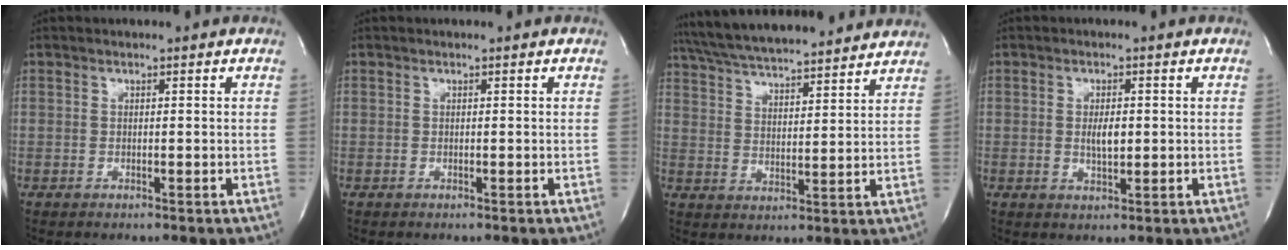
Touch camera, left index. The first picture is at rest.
{"total": 0.0}
{"total": 20.7, "force": [18.7, 2.6, 8.6], "torque": [-0.150, 0.042, 0.279]}
{"total": 2.9, "force": [0.1, 1.0, 2.7], "torque": [-0.050, -0.002, 0.005]}